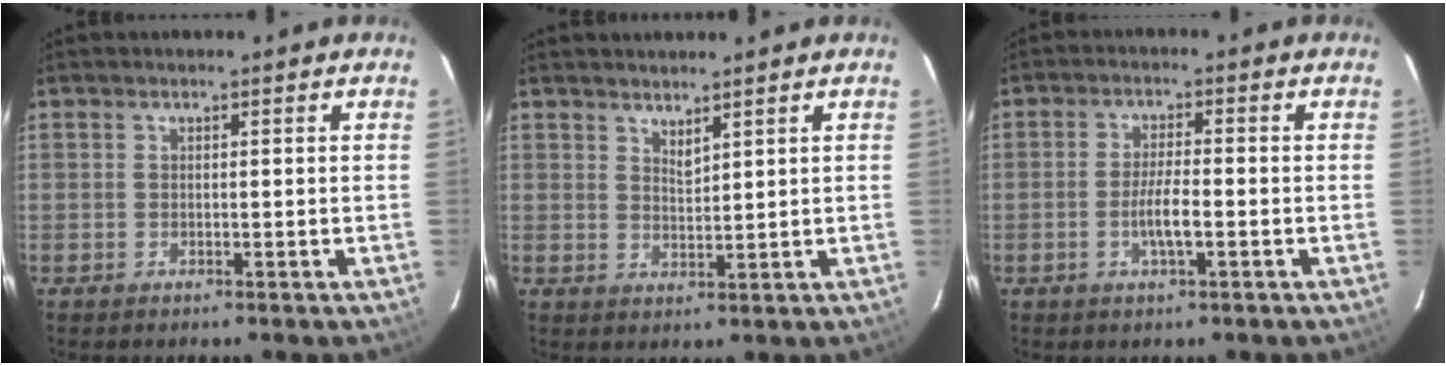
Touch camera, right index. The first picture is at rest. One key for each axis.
{"total": 2.4, "fx": 2.1, "fy": 0.4, "fz": 1.0, "tx": -0.016, "ty": -0.001, "tz": 0.038}
{"total": 4.6, "fx": -1.6, "fy": 0.7, "fz": 4.2, "tx": -0.081, "ty": -0.004, "tz": -0.029}